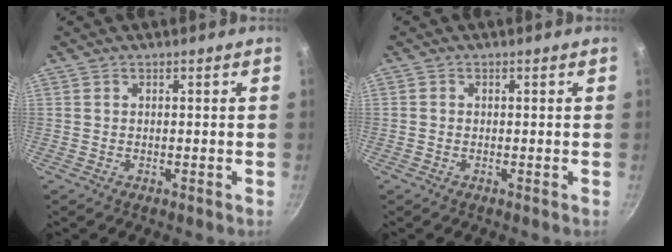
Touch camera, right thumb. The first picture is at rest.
{"total": 0.5, "force": [-0.2, 0.5, 0.2], "torque": [-0.002, 0.002, -0.005]}